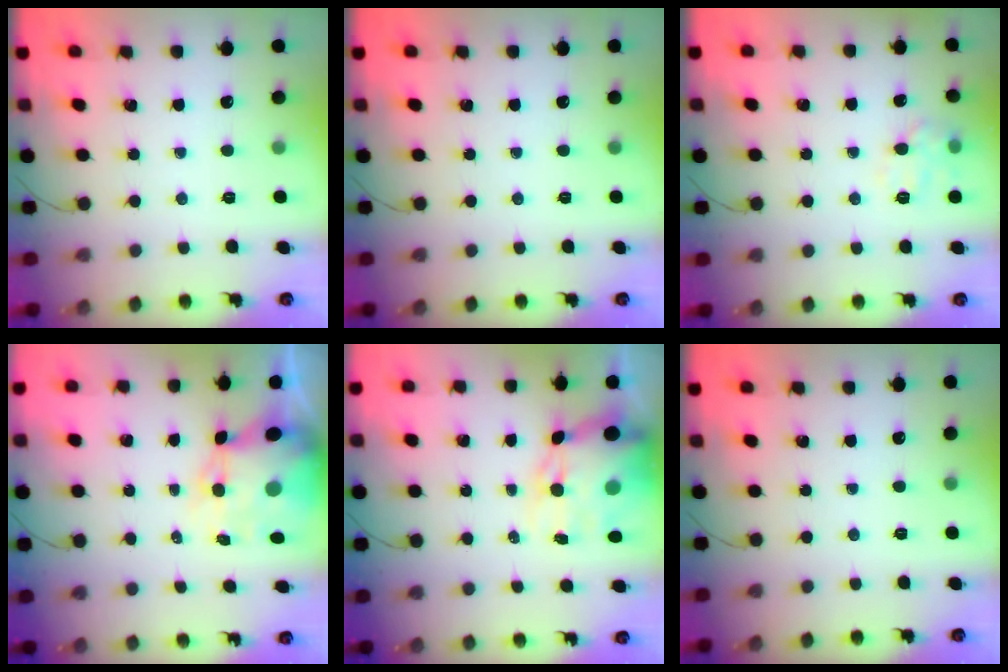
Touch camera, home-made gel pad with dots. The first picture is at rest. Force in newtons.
{"total": 0.0}
{"total": 10.2, "press": 10.1, "slide": 0.8}
{"total": 10.5, "press": 9.9, "slide": 3.3}
{"total": 12.9, "press": 12.6, "slide": 2.9}
{"total": 0.0}